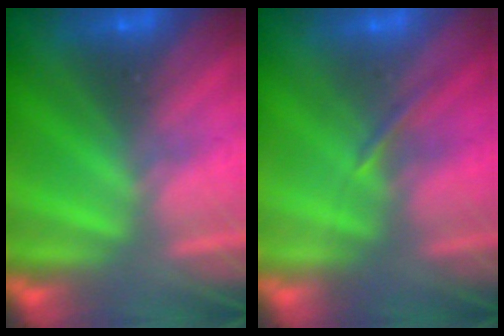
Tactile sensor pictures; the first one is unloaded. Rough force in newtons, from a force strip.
{"total": 1.4}